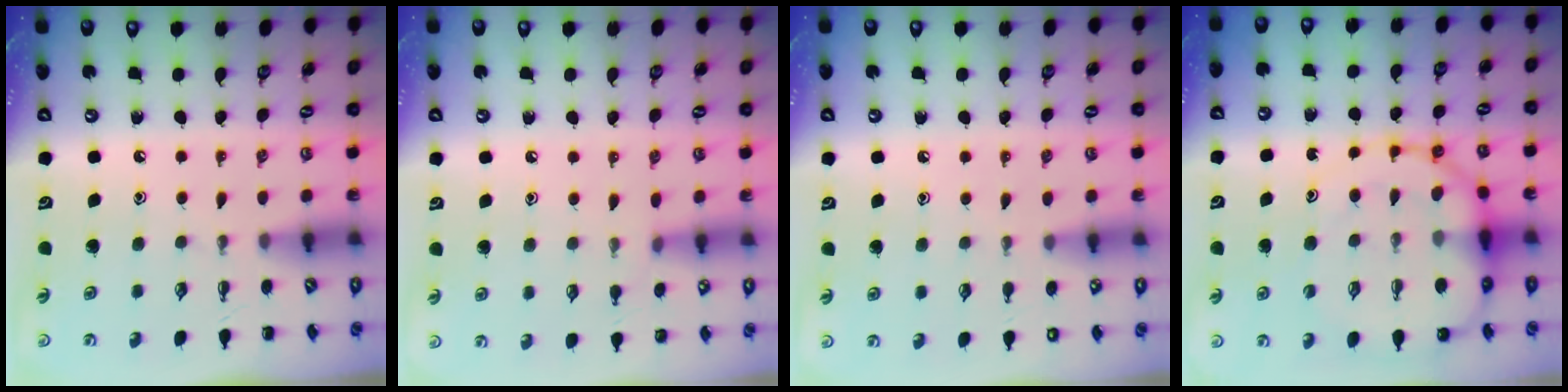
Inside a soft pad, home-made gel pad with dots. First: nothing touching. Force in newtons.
{"total": 7.3, "press": 7.1, "slide": 1.3}
{"total": 6.4, "press": 6.2, "slide": 1.7}
{"total": 15.7, "press": 15.3, "slide": 3.5}